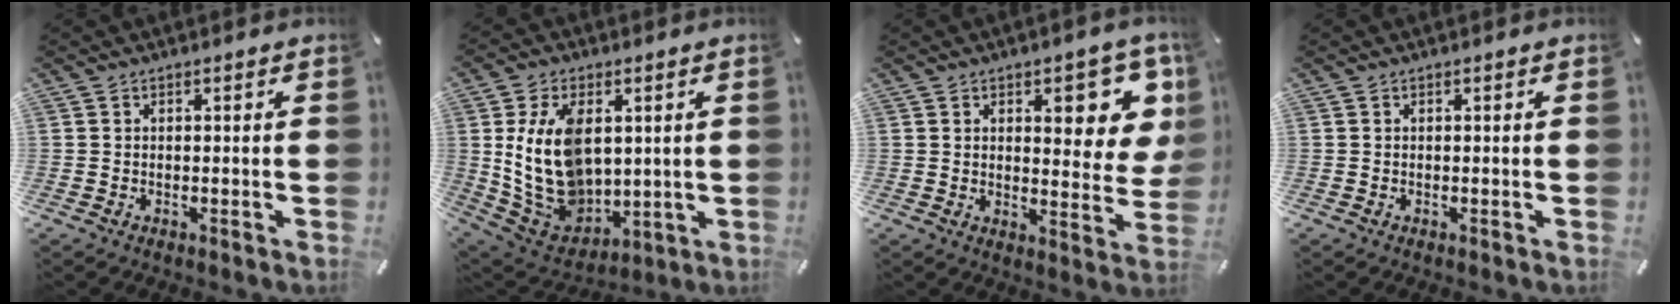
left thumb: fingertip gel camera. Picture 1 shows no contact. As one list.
[{"total": 15.7, "force": [3.1, 10.9, 10.8], "torque": [-0.235, -0.016, 0.061]}, {"total": 12.6, "force": [6.0, 5.4, 9.6], "torque": [-0.111, -0.033, 0.097]}, {"total": 0.0}]